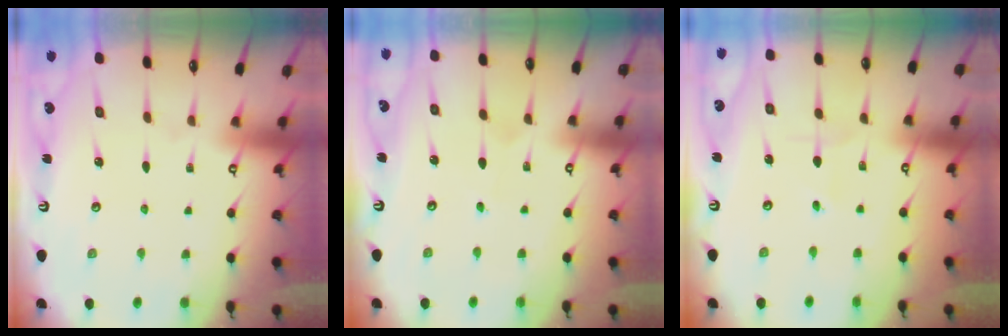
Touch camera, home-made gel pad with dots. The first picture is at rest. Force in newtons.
{"total": 2.2, "press": 2.2, "slide": 0.2}
{"total": 1.3, "press": 1.3, "slide": 0.1}